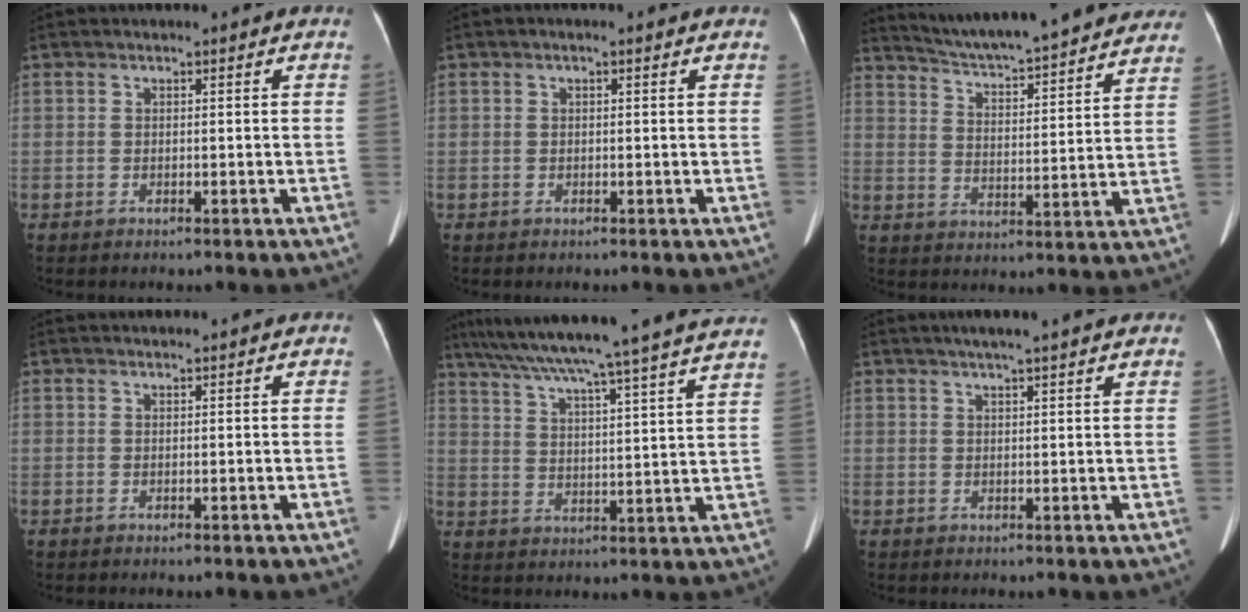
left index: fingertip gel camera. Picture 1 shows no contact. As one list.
[{"total": 0.8, "force": [0.3, 0.2, 0.6], "torque": [-0.015, 0.006, 0.001]}, {"total": 25.4, "force": [23.1, 2.8, 10.2], "torque": [-0.156, -0.019, 0.303]}, {"total": 3.7, "force": [3.6, 0.2, 1.0], "torque": [-0.009, 0.030, 0.045]}, {"total": 29.4, "force": [26.1, -1.2, 13.5], "torque": [-0.226, -0.026, 0.344]}, {"total": 9.0, "force": [7.4, 0.4, 5.1], "torque": [-0.069, 0.028, 0.087]}]